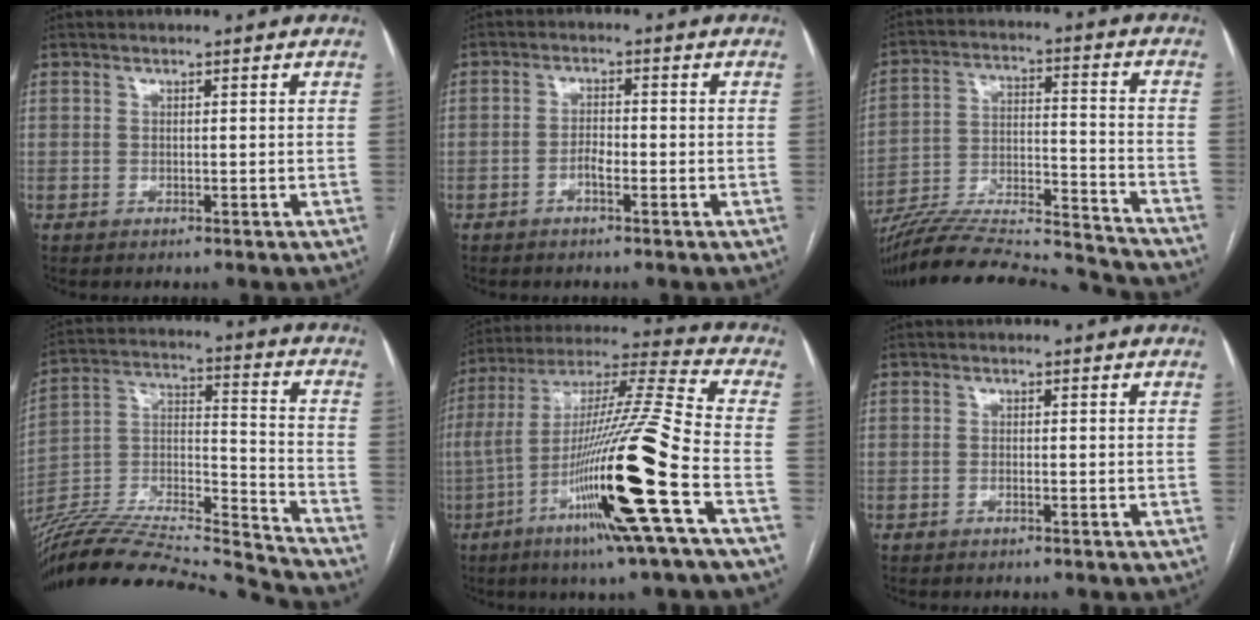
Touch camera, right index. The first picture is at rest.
{"total": 2.6, "force": [-1.3, 0.8, 2.1], "torque": [-0.038, 0.006, -0.024]}
{"total": 26.5, "force": [-24.7, 2.2, 9.3], "torque": [-0.156, -0.010, -0.373]}
{"total": 29.1, "force": [-27.0, 0.7, 10.8], "torque": [-0.200, -0.023, -0.439]}
{"total": 24.8, "force": [-8.5, -0.5, 23.3], "torque": [-0.446, -0.035, -0.162]}
{"total": 0.7, "force": [-0.4, 0.2, 0.5], "torque": [-0.011, 0.002, -0.008]}